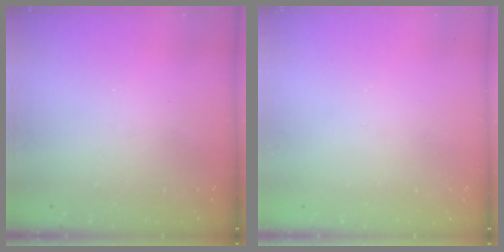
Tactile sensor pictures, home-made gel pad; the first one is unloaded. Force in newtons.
{"total": 0.0}